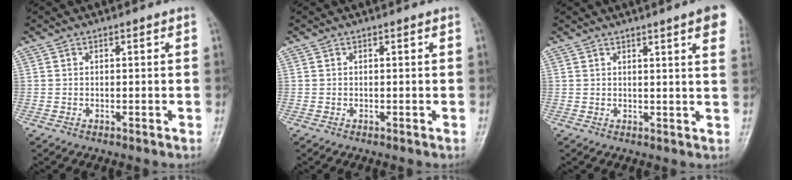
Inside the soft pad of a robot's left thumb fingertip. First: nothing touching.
{"total": 0.0}
{"total": 8.6, "force": [5.1, 0.6, 6.9], "torque": [-0.073, -0.008, 0.049]}